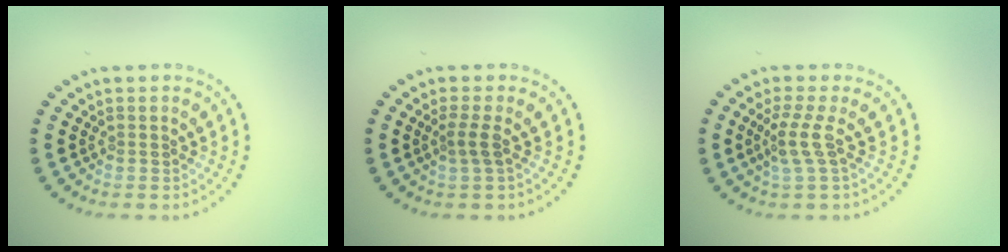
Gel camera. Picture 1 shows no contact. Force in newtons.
{"total": 1.7, "press": 1.1, "slide": 1.2}
{"total": 2.4, "press": 1.6, "slide": 1.7}